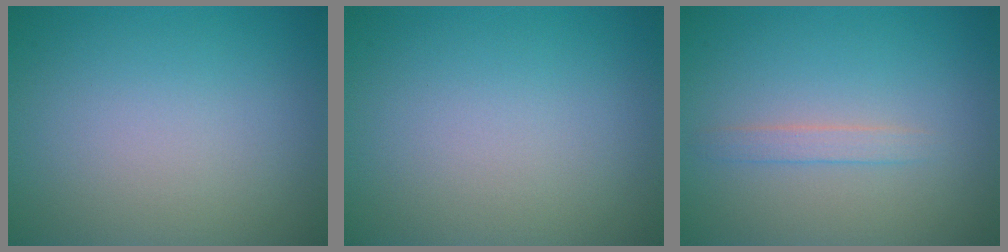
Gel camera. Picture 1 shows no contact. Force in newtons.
{"total": 0.0}
{"total": 1.2, "press": 1.2, "slide": 0.0}